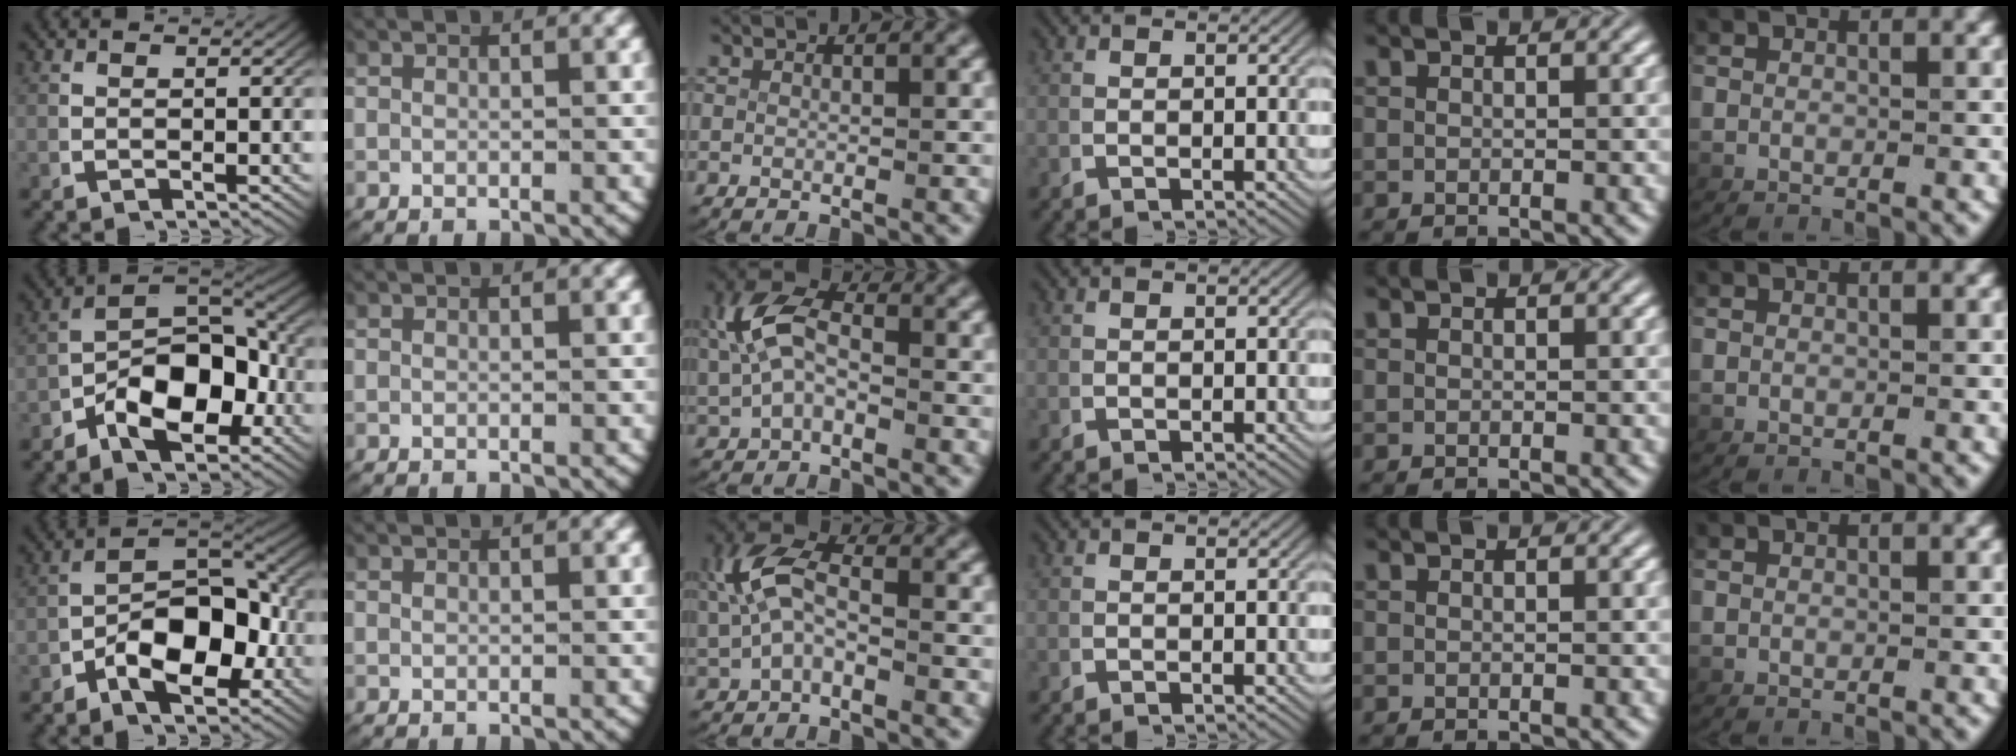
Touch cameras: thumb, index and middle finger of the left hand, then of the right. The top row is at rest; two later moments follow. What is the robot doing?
{"motion": "lift_and_place", "object": "fork"}